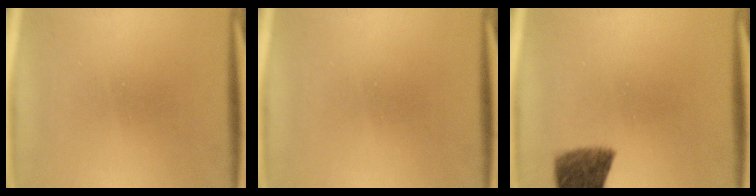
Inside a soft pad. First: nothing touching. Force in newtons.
{"total": 0.0}
{"total": 7.8}